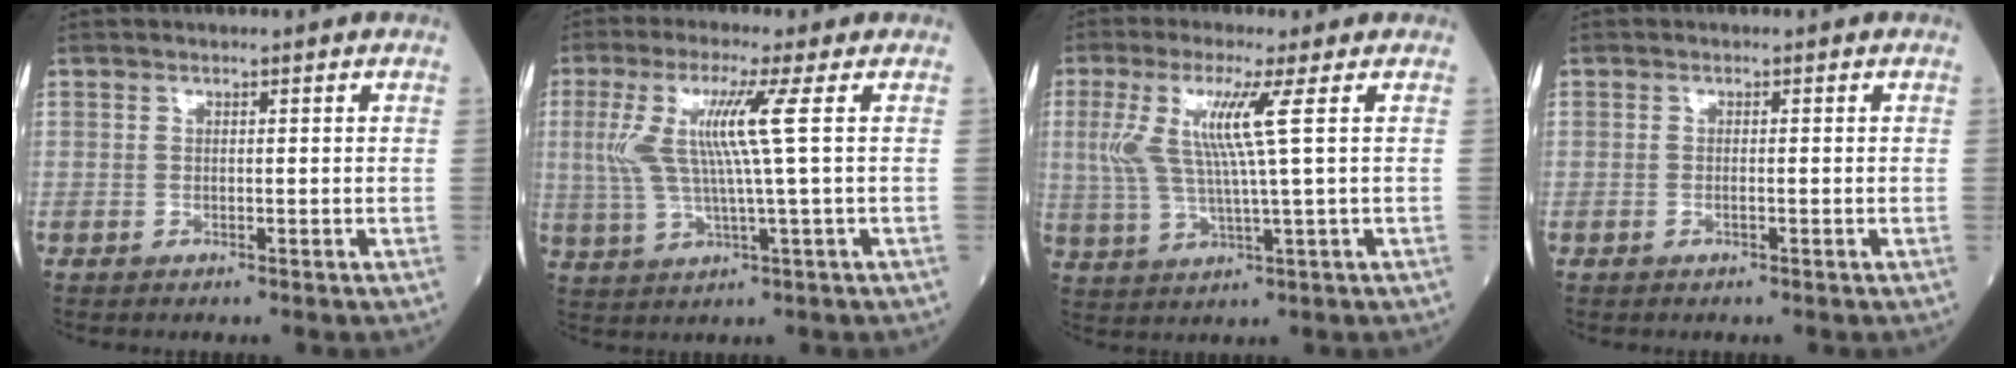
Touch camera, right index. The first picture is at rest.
{"total": 8.7, "force": [1.8, -0.9, 8.4], "torque": [-0.188, 0.006, 0.039]}
{"total": 8.2, "force": [2.1, -0.6, 7.8], "torque": [-0.177, 0.003, 0.045]}
{"total": 0.6, "force": [-0.2, 0.1, 0.5], "torque": [-0.013, -0.001, -0.003]}